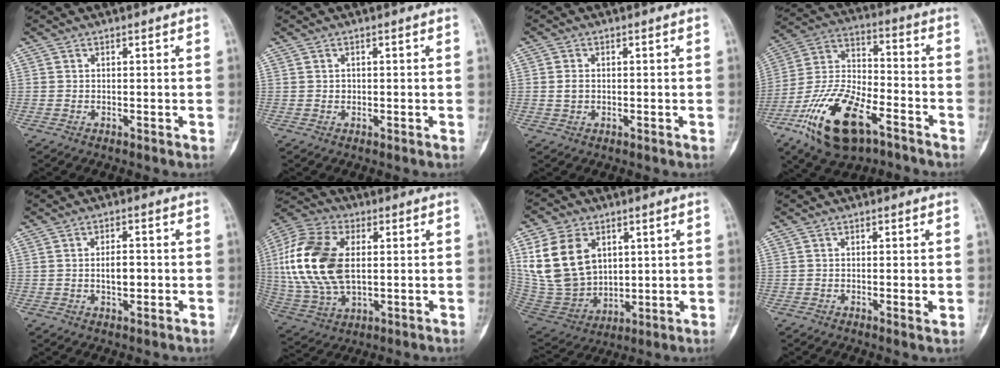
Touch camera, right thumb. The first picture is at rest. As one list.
[{"total": 0.7, "force": [0.0, 0.7, 0.2], "torque": [0.000, 0.002, 0.001]}, {"total": 2.0, "force": [0.0, 1.7, 1.2], "torque": [-0.020, 0.001, 0.001]}, {"total": 19.9, "force": [-10.6, 9.2, 14.1], "torque": [-0.266, 0.059, -0.191]}, {"total": 3.9, "force": [-0.2, 1.9, 3.4], "torque": [-0.046, 0.002, -0.004]}, {"total": 20.0, "force": [2.4, 12.0, 15.9], "torque": [-0.333, 0.000, 0.047]}, {"total": 17.9, "force": [5.8, 13.0, 10.9], "torque": [-0.192, -0.021, 0.135]}, {"total": 2.1, "force": [-0.1, 0.5, 2.0], "torque": [-0.031, -0.006, -0.004]}]